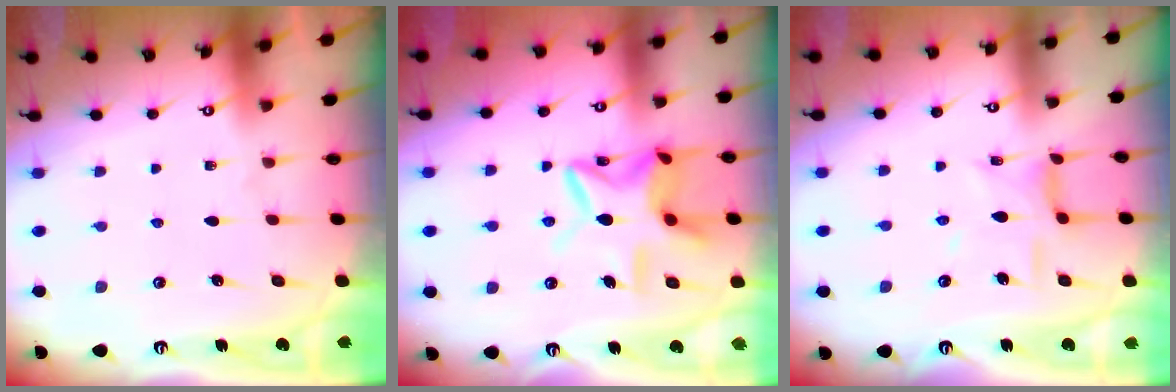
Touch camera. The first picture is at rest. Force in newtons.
{"total": 12.7, "press": 12.6, "slide": 1.0}
{"total": 9.2, "press": 9.2, "slide": 0.6}